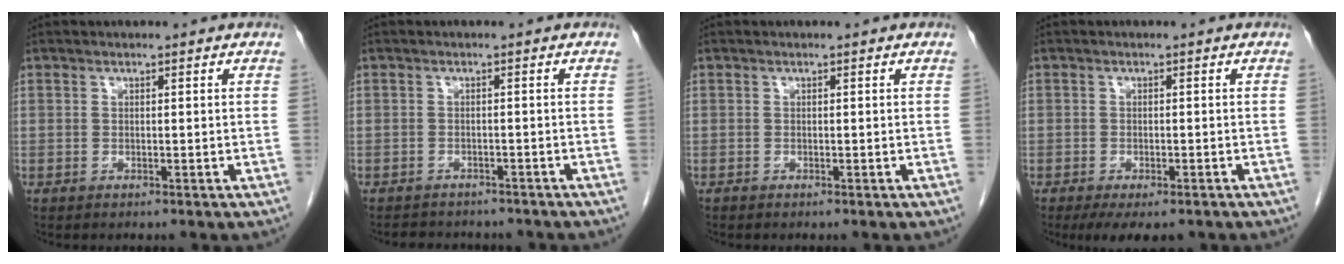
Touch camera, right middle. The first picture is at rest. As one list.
[{"total": 7.0, "force": [-6.2, 2.6, 2.0], "torque": [-0.029, 0.004, -0.074]}, {"total": 0.0}, {"total": 5.8, "force": [-4.2, 2.4, 3.3], "torque": [-0.046, -0.009, -0.060]}]